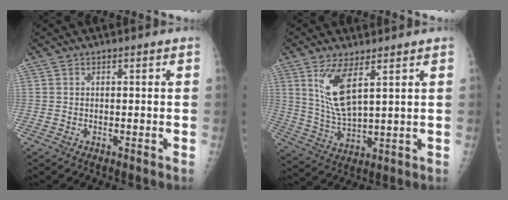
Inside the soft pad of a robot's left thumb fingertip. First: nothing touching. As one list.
[{"total": 9.4, "force": [4.3, 2.9, 7.9], "torque": [-0.157, -0.031, 0.097]}]